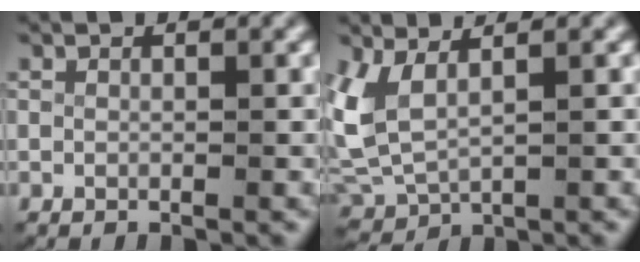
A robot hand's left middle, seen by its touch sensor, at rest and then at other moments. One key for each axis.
{"total": 6.0, "fx": 1.1, "fy": 4.6, "fz": 3.6, "tx": -0.119, "ty": -0.015, "tz": 0.031}